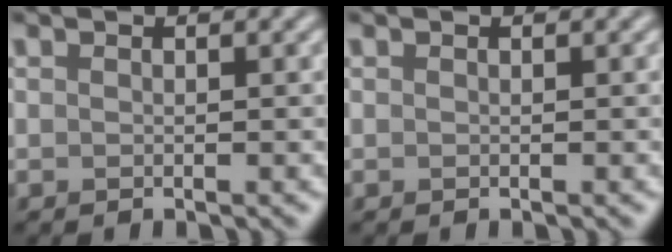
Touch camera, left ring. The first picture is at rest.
{"total": 0.0}